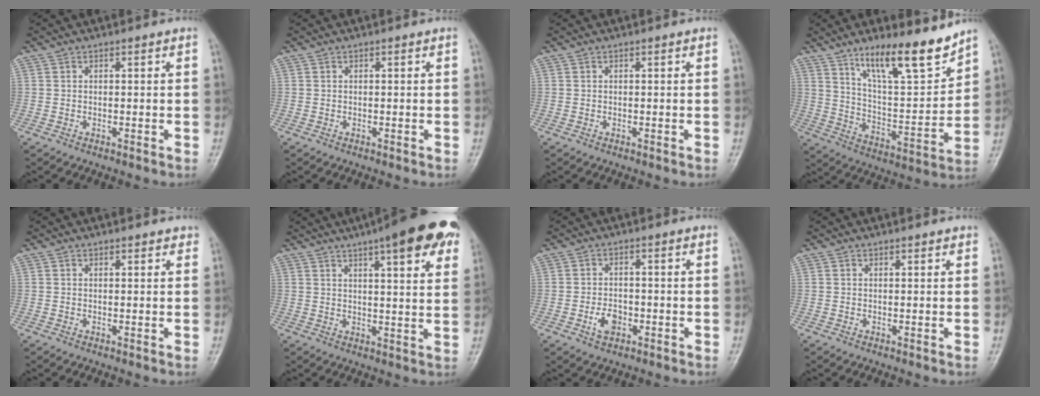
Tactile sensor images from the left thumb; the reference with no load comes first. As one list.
[{"total": 0.0}, {"total": 0.0}, {"total": 16.0, "force": [11.7, 3.8, 10.3], "torque": [-0.141, -0.078, 0.205]}, {"total": 1.4, "force": [1.2, 0.6, 0.5], "torque": [0.004, -0.003, 0.011]}, {"total": 17.4, "force": [9.8, 4.2, 13.7], "torque": [-0.165, -0.013, 0.121]}, {"total": 3.8, "force": [-1.4, 2.7, 2.4], "torque": [-0.034, 0.006, -0.025]}, {"total": 0.9, "force": [0.7, 0.3, 0.4], "torque": [-0.003, -0.002, 0.008]}]